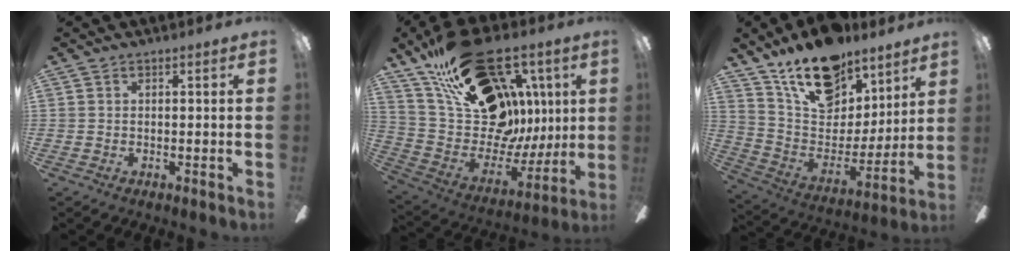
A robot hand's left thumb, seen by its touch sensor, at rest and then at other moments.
{"total": 30.7, "force": [14.8, 18.9, 19.1], "torque": [-0.308, -0.080, 0.298]}
{"total": 19.3, "force": [14.4, 9.9, 8.1], "torque": [-0.141, -0.096, 0.259]}